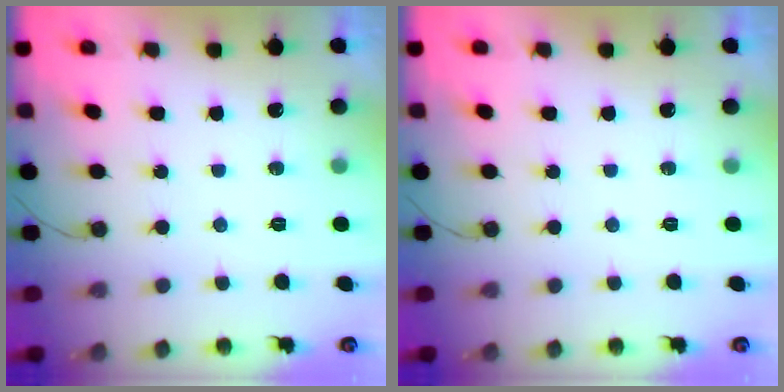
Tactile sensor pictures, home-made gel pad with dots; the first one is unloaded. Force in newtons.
{"total": 0.0}